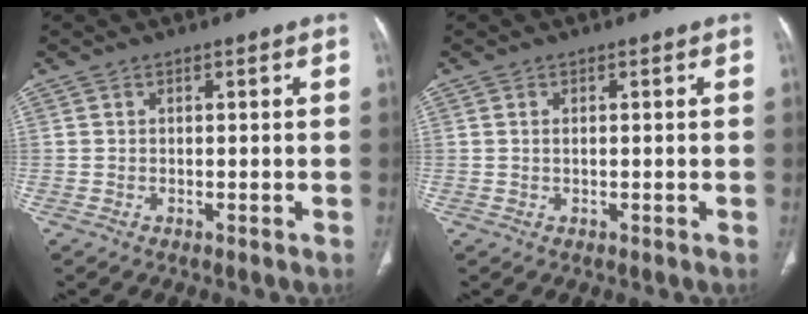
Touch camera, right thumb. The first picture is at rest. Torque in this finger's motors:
{"motor_torque": [-0.11, 0.15, -0.01, 0.42, 0.04]}